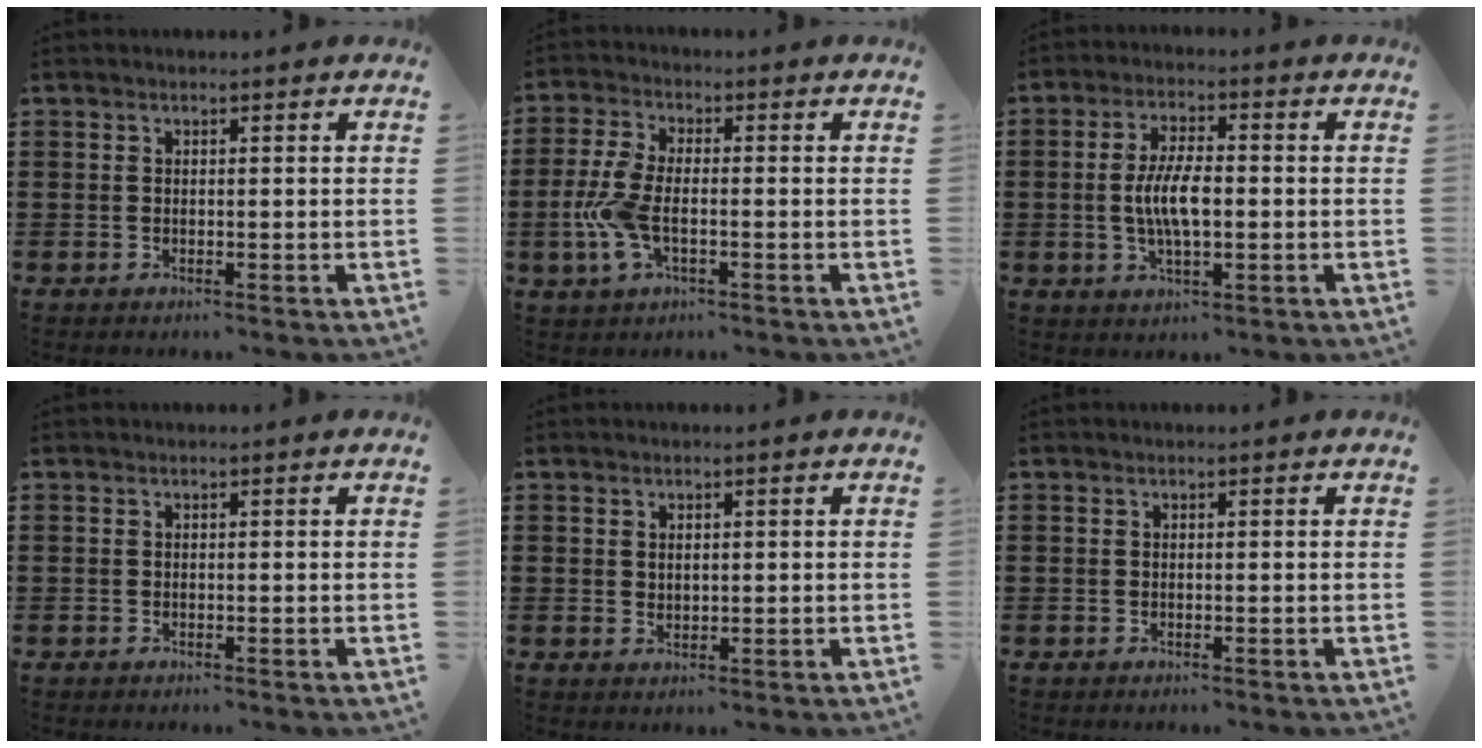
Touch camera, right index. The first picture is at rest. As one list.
[{"total": 6.9, "force": [-1.4, 3.1, 6.0], "torque": [-0.153, -0.011, -0.035]}, {"total": 6.9, "force": [-0.6, 2.4, 6.4], "torque": [-0.135, -0.003, -0.017]}, {"total": 0.0}, {"total": 0.9, "force": [0.6, 0.6, 0.4], "torque": [-0.008, 0.002, 0.011]}, {"total": 0.0}]